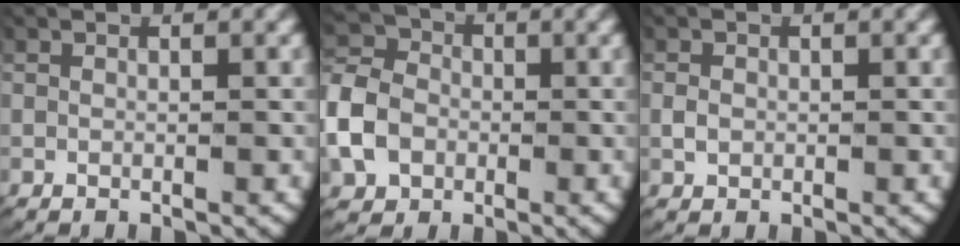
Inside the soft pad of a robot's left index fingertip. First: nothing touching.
{"total": 6.5, "force": [-0.6, 5.6, 3.3], "torque": [-0.073, -0.006, -0.016]}
{"total": 0.8, "force": [-0.2, 0.7, 0.4], "torque": [-0.018, -0.009, 0.003]}